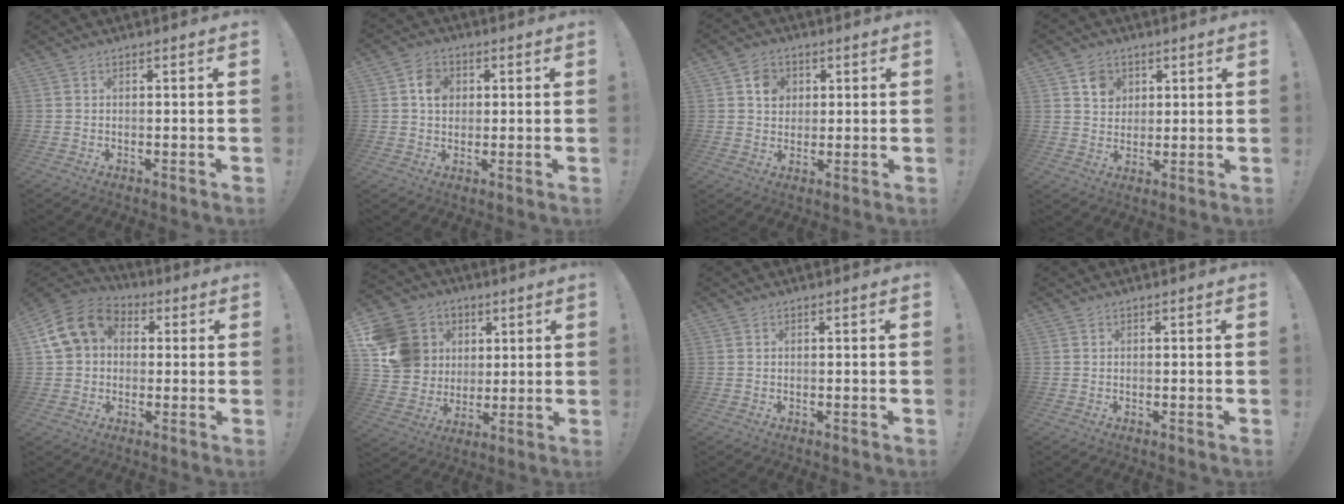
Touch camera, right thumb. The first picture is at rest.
{"total": 6.1, "force": [1.3, 5.0, 3.4], "torque": [-0.042, 0.004, 0.022]}
{"total": 6.1, "force": [2.0, 5.3, 2.3], "torque": [-0.028, -0.001, 0.036]}
{"total": 7.0, "force": [3.3, 5.8, 2.0], "torque": [-0.021, -0.015, 0.061]}
{"total": 14.2, "force": [3.6, 11.5, 7.5], "torque": [-0.126, 0.001, 0.073]}
{"total": 17.2, "force": [4.4, 15.4, 6.1], "torque": [-0.102, -0.005, 0.117]}
{"total": 0.0}
{"total": 0.0}